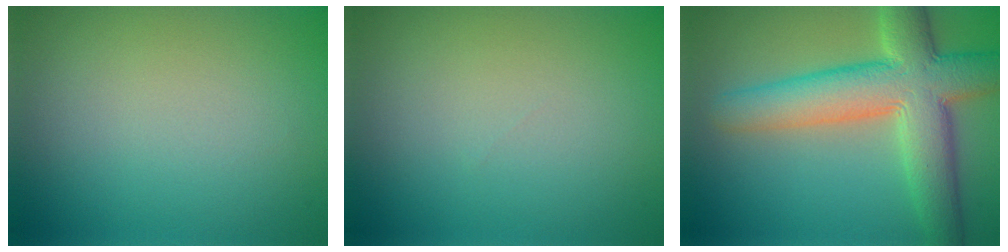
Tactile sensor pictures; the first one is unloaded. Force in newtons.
{"total": 0.0}
{"total": 9.4, "press": 9.4, "slide": 0.6}